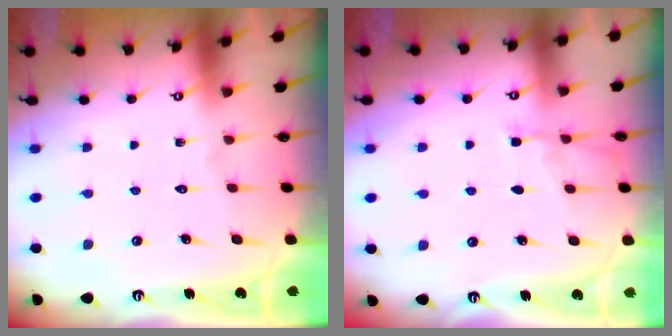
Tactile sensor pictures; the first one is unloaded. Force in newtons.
{"total": 5.9, "press": 5.9, "slide": 0.6}